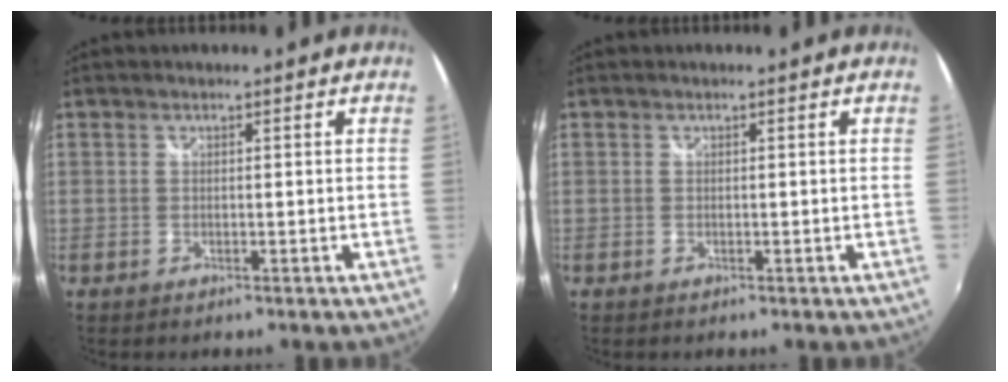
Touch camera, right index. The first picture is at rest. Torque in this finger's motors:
{"motor_torque": [0.00, 0.00, 0.00, 0.01]}